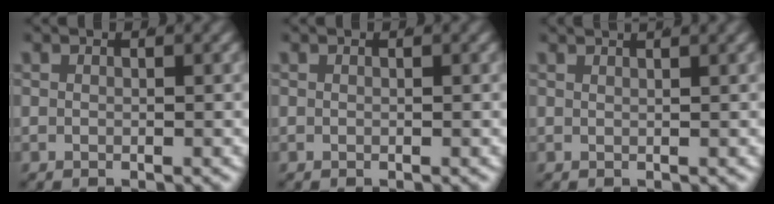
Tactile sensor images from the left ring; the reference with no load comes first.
{"total": 0.0}
{"total": 1.9, "force": [1.6, -0.4, 1.0], "torque": [-0.001, 0.007, 0.024]}